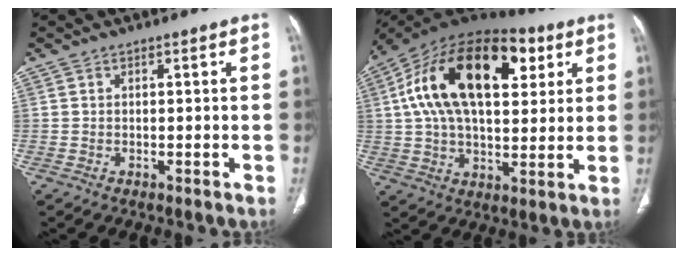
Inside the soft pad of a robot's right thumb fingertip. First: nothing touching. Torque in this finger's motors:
{"motor_torque": [-0.02, 1.30, 1.97, 0.50, 0.58]}